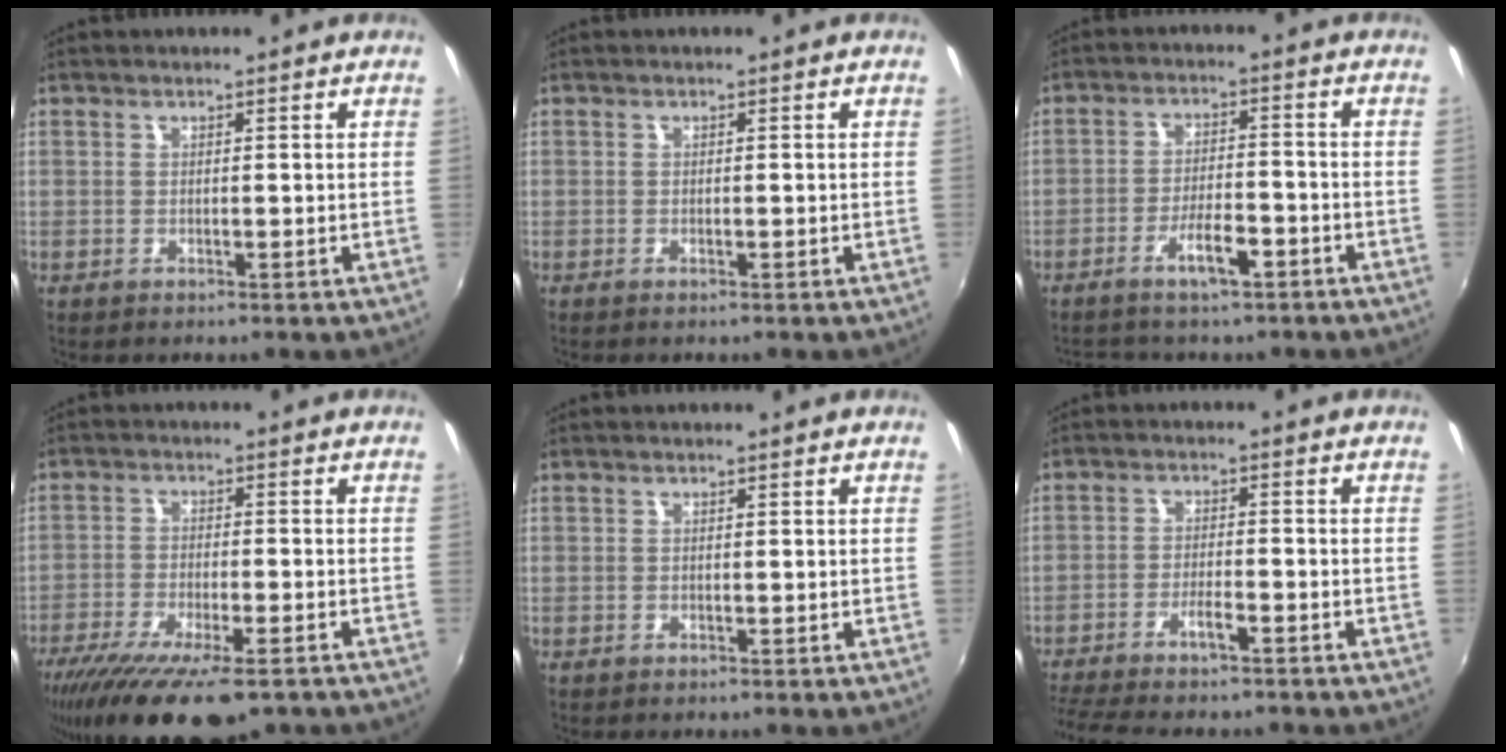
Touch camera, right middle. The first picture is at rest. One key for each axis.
{"total": 0.5, "fx": -0.4, "fy": 0.1, "fz": 0.3, "tx": -0.004, "ty": 0.000, "tz": -0.008}
{"total": 5.8, "fx": -4.1, "fy": 1.9, "fz": 3.6, "tx": -0.075, "ty": 0.006, "tz": -0.065}
{"total": 17.0, "fx": -12.2, "fy": 4.5, "fz": 10.9, "tx": -0.216, "ty": -0.060, "tz": -0.197}
{"total": 0.0}
{"total": 9.5, "fx": -8.1, "fy": 1.1, "fz": 4.8, "tx": -0.115, "ty": -0.012, "tz": -0.135}